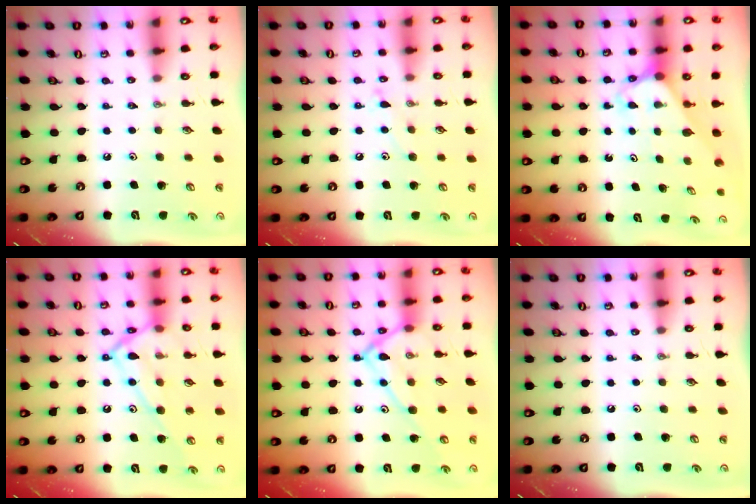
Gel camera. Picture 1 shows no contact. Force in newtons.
{"total": 6.6, "press": 6.6, "slide": 0.5}
{"total": 2.6, "press": 2.6, "slide": 0.2}
{"total": 15.9, "press": 15.9, "slide": 1.1}
{"total": 14.9, "press": 14.8, "slide": 0.9}
{"total": 0.0}